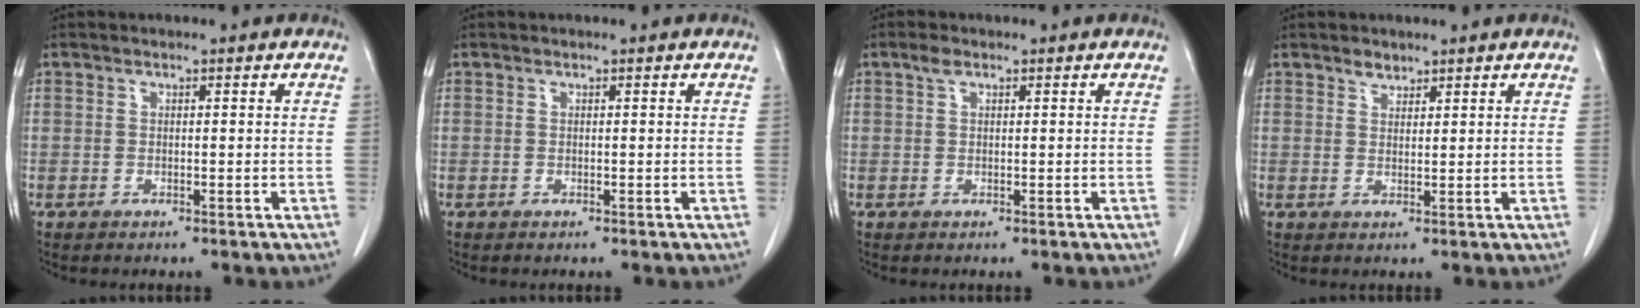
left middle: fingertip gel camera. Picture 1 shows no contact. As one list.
[{"total": 0.0}, {"total": 1.2, "force": [0.7, 0.6, 0.7], "torque": [-0.014, 0.009, 0.013]}, {"total": 1.6, "force": [1.3, 0.8, 0.2], "torque": [-0.003, -0.004, 0.023]}]